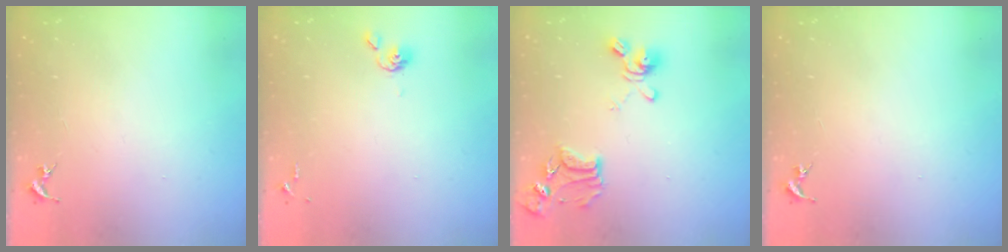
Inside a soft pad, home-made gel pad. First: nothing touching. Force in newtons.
{"total": 3.8, "press": 3.7, "slide": 0.8}
{"total": 14.6, "press": 14.6, "slide": 1.4}
{"total": 0.0}